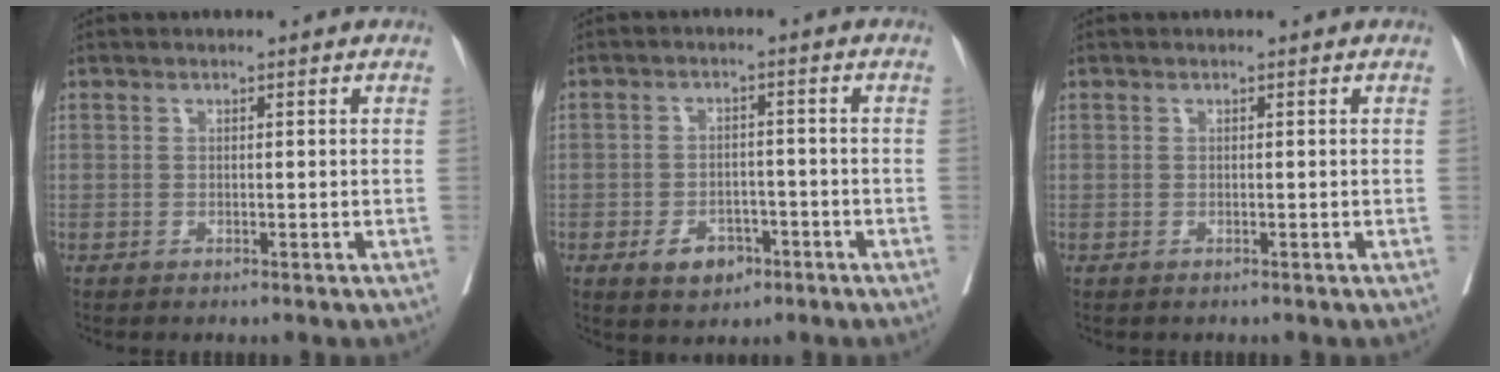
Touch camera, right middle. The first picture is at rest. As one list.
[{"total": 4.9, "force": [-2.5, 3.2, 2.8], "torque": [-0.039, 0.006, -0.033]}, {"total": 0.0}]